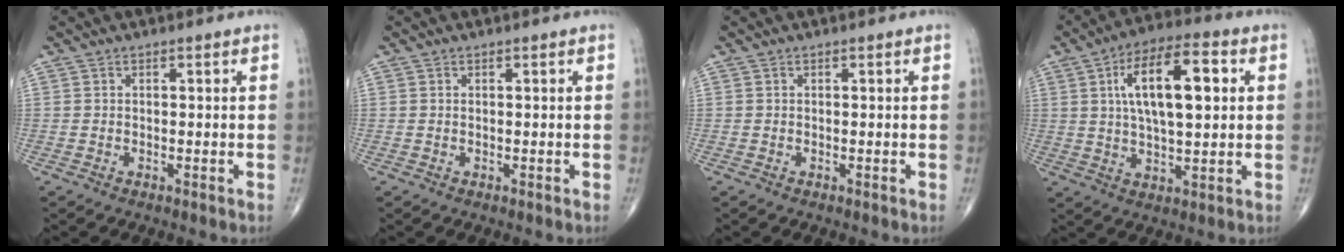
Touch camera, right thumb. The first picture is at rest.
{"total": 0.0}
{"total": 0.0}
{"total": 15.4, "force": [3.6, 6.2, 13.6], "torque": [-0.221, 0.007, 0.058]}